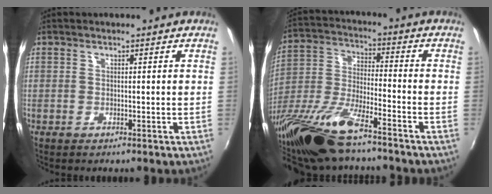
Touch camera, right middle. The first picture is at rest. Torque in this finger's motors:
{"motor_torque": [1.11, -1.02, 0.41, 0.21]}